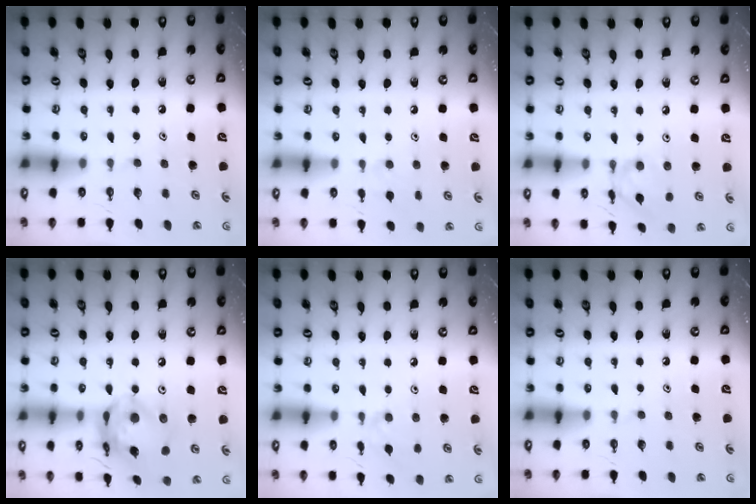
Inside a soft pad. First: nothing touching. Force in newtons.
{"total": 4.8, "press": 4.7, "slide": 0.8}
{"total": 4.7, "press": 4.7, "slide": 0.3}
{"total": 15.7, "press": 15.6, "slide": 1.5}
{"total": 2.9, "press": 2.8, "slide": 0.5}
{"total": 0.0}